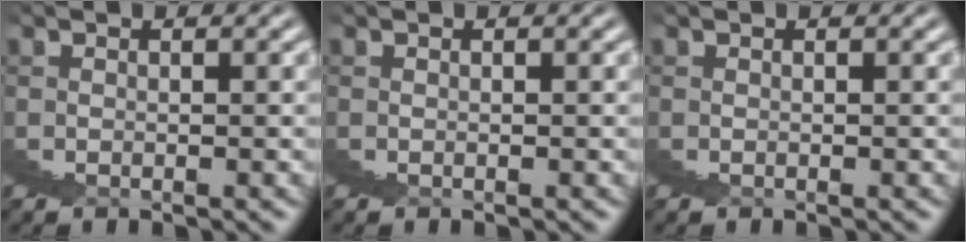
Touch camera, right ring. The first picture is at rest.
{"total": 0.0}
{"total": 0.0}